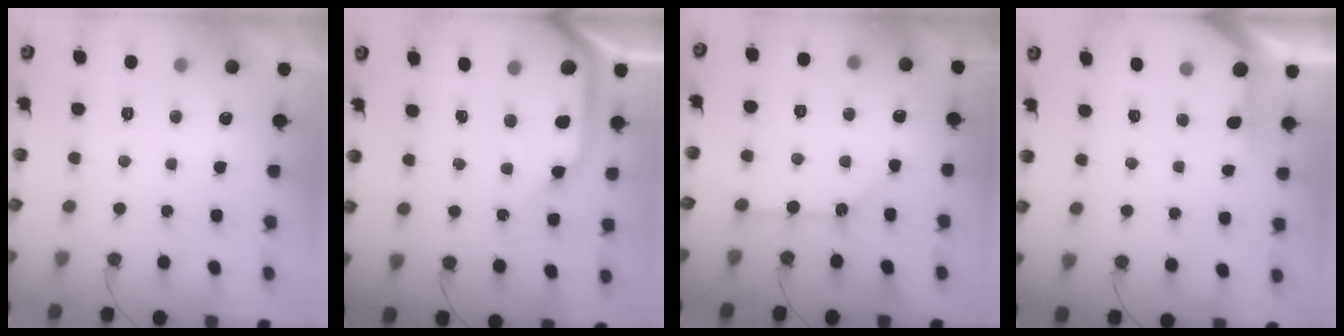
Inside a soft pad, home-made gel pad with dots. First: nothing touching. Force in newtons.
{"total": 11.3, "press": 11.3, "slide": 1.1}
{"total": 2.4, "press": 2.4, "slide": 0.4}
{"total": 2.9, "press": 2.9, "slide": 0.2}